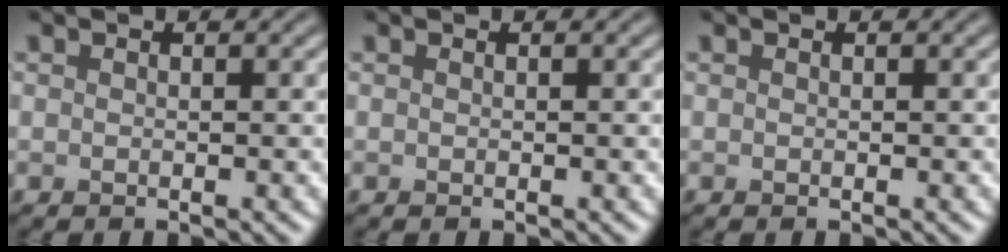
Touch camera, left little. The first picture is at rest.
{"total": 0.0}
{"total": 0.0}